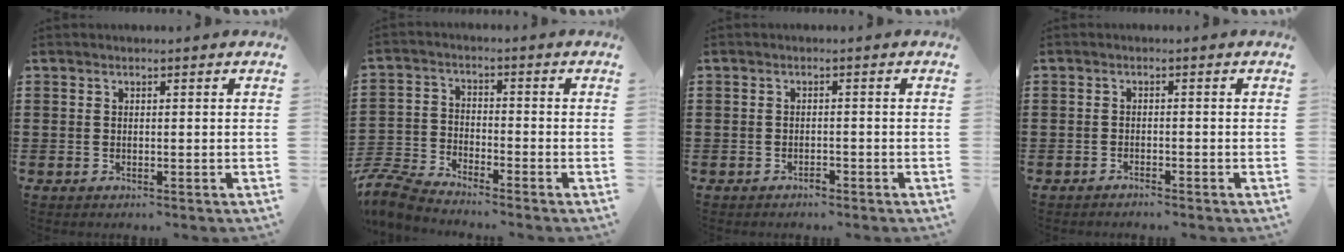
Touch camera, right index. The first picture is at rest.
{"total": 5.6, "force": [-5.5, 0.4, 1.1], "torque": [-0.051, -0.006, -0.116]}
{"total": 1.1, "force": [-1.0, 0.4, 0.3], "torque": [-0.011, -0.002, -0.021]}
{"total": 1.1, "force": [-1.1, 0.0, 0.1], "torque": [-0.005, 0.002, -0.023]}